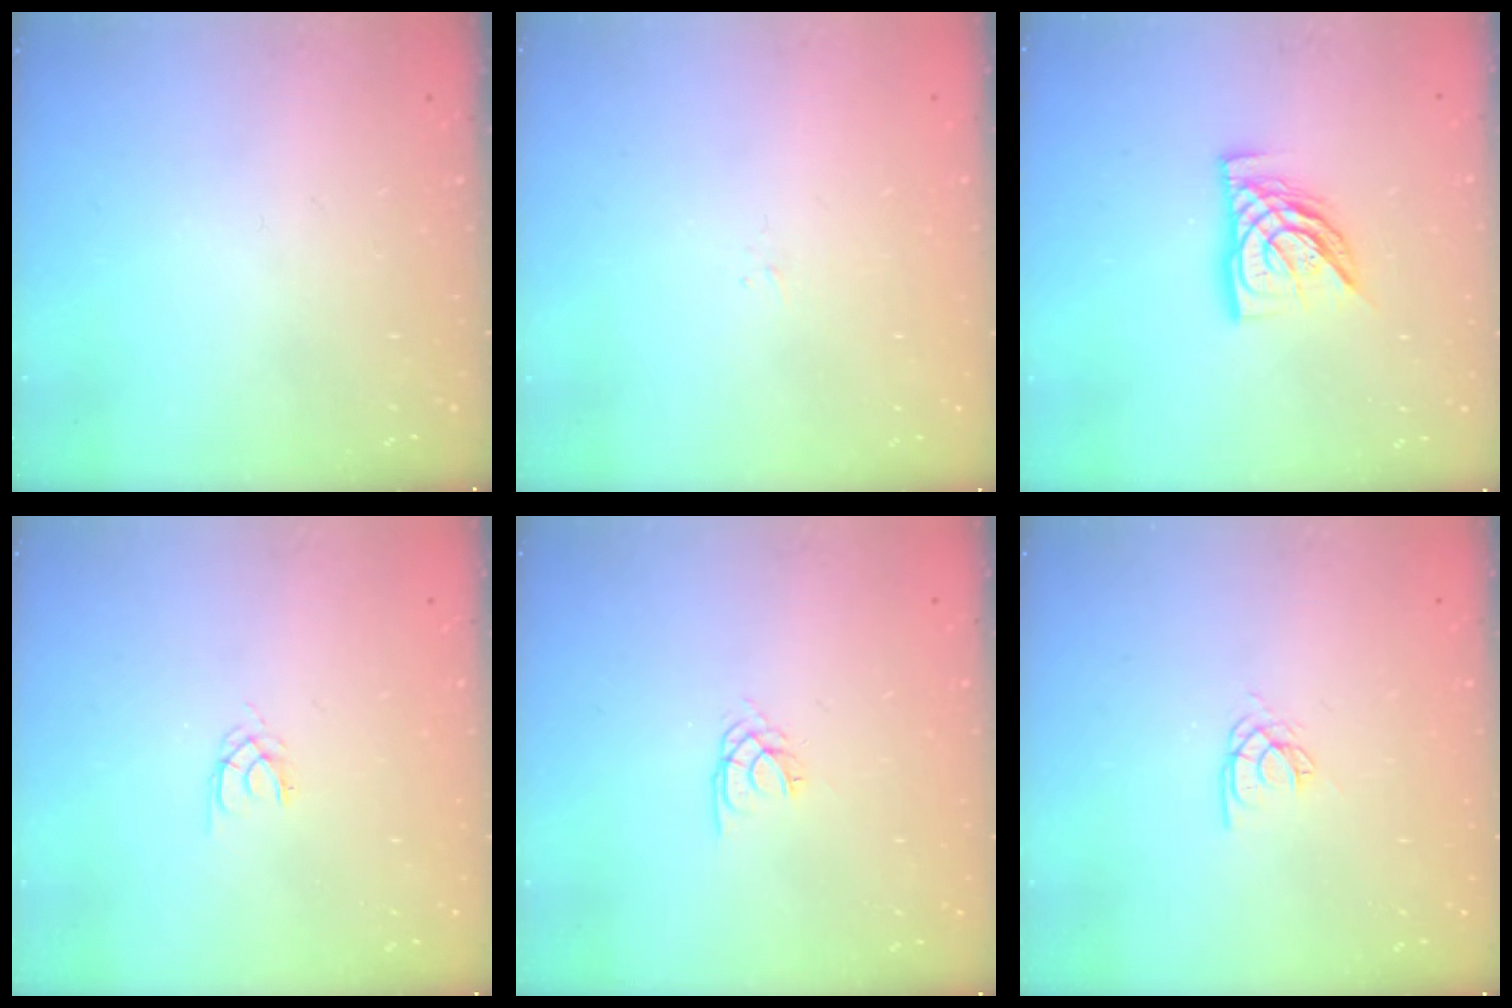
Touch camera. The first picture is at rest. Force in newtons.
{"total": 1.6, "press": 1.5, "slide": 0.3}
{"total": 11.3, "press": 11.2, "slide": 1.4}
{"total": 1.3, "press": 1.2, "slide": 0.3}
{"total": 1.7, "press": 1.7, "slide": 0.1}
{"total": 3.4, "press": 3.4, "slide": 0.2}